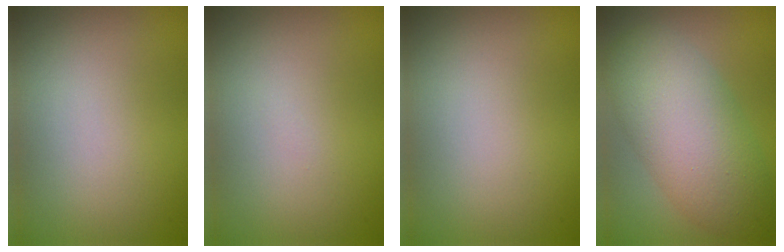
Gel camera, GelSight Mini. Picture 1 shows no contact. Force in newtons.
{"total": 0.0}
{"total": 0.0}
{"total": 7.5, "press": 7.5, "slide": 0.3}